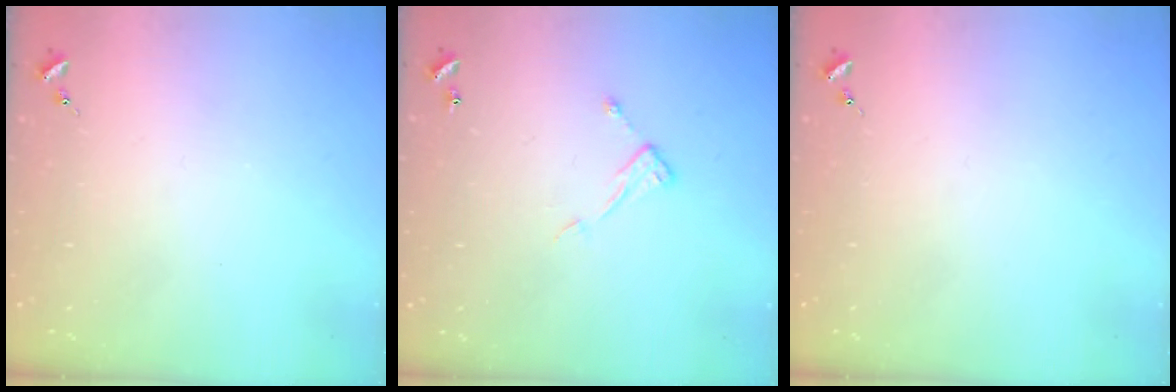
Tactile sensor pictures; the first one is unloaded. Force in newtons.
{"total": 7.1, "press": 7.1, "slide": 0.0}
{"total": 0.0}